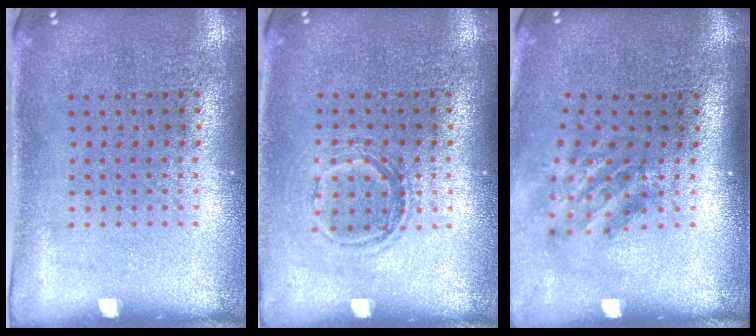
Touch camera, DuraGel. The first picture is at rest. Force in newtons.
{"total": 1.2, "press": 1.0, "slide": 0.6}
{"total": 1.9, "press": 1.2, "slide": 1.4}